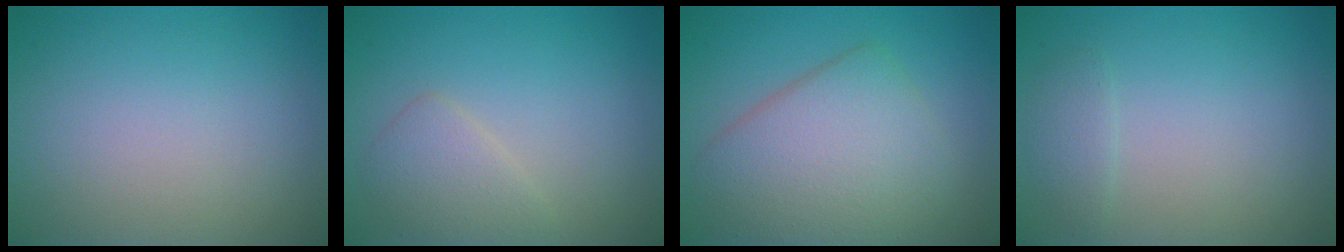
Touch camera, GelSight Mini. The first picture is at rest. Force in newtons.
{"total": 2.4, "press": 2.4, "slide": 0.1}
{"total": 6.9, "press": 6.9, "slide": 0.3}
{"total": 1.1, "press": 1.1, "slide": 0.0}